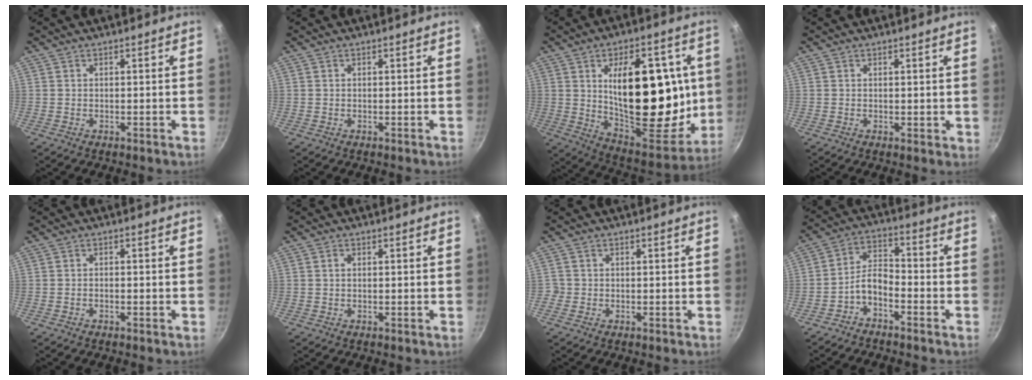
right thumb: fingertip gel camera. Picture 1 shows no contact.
{"total": 0.0}
{"total": 28.0, "force": [3.6, 15.0, 23.3], "torque": [-0.291, -0.028, 0.066]}
{"total": 0.8, "force": [0.4, 0.3, 0.6], "torque": [-0.005, -0.005, 0.003]}
{"total": 0.7, "force": [-0.5, 0.2, 0.4], "torque": [-0.011, 0.007, -0.011]}
{"total": 0.7, "force": [0.1, 0.6, 0.5], "torque": [-0.006, 0.004, 0.001]}
{"total": 1.0, "force": [-0.4, 0.9, 0.1], "torque": [0.000, 0.002, -0.009]}
{"total": 5.7, "force": [-3.6, 2.8, 3.4], "torque": [-0.061, 0.053, -0.072]}